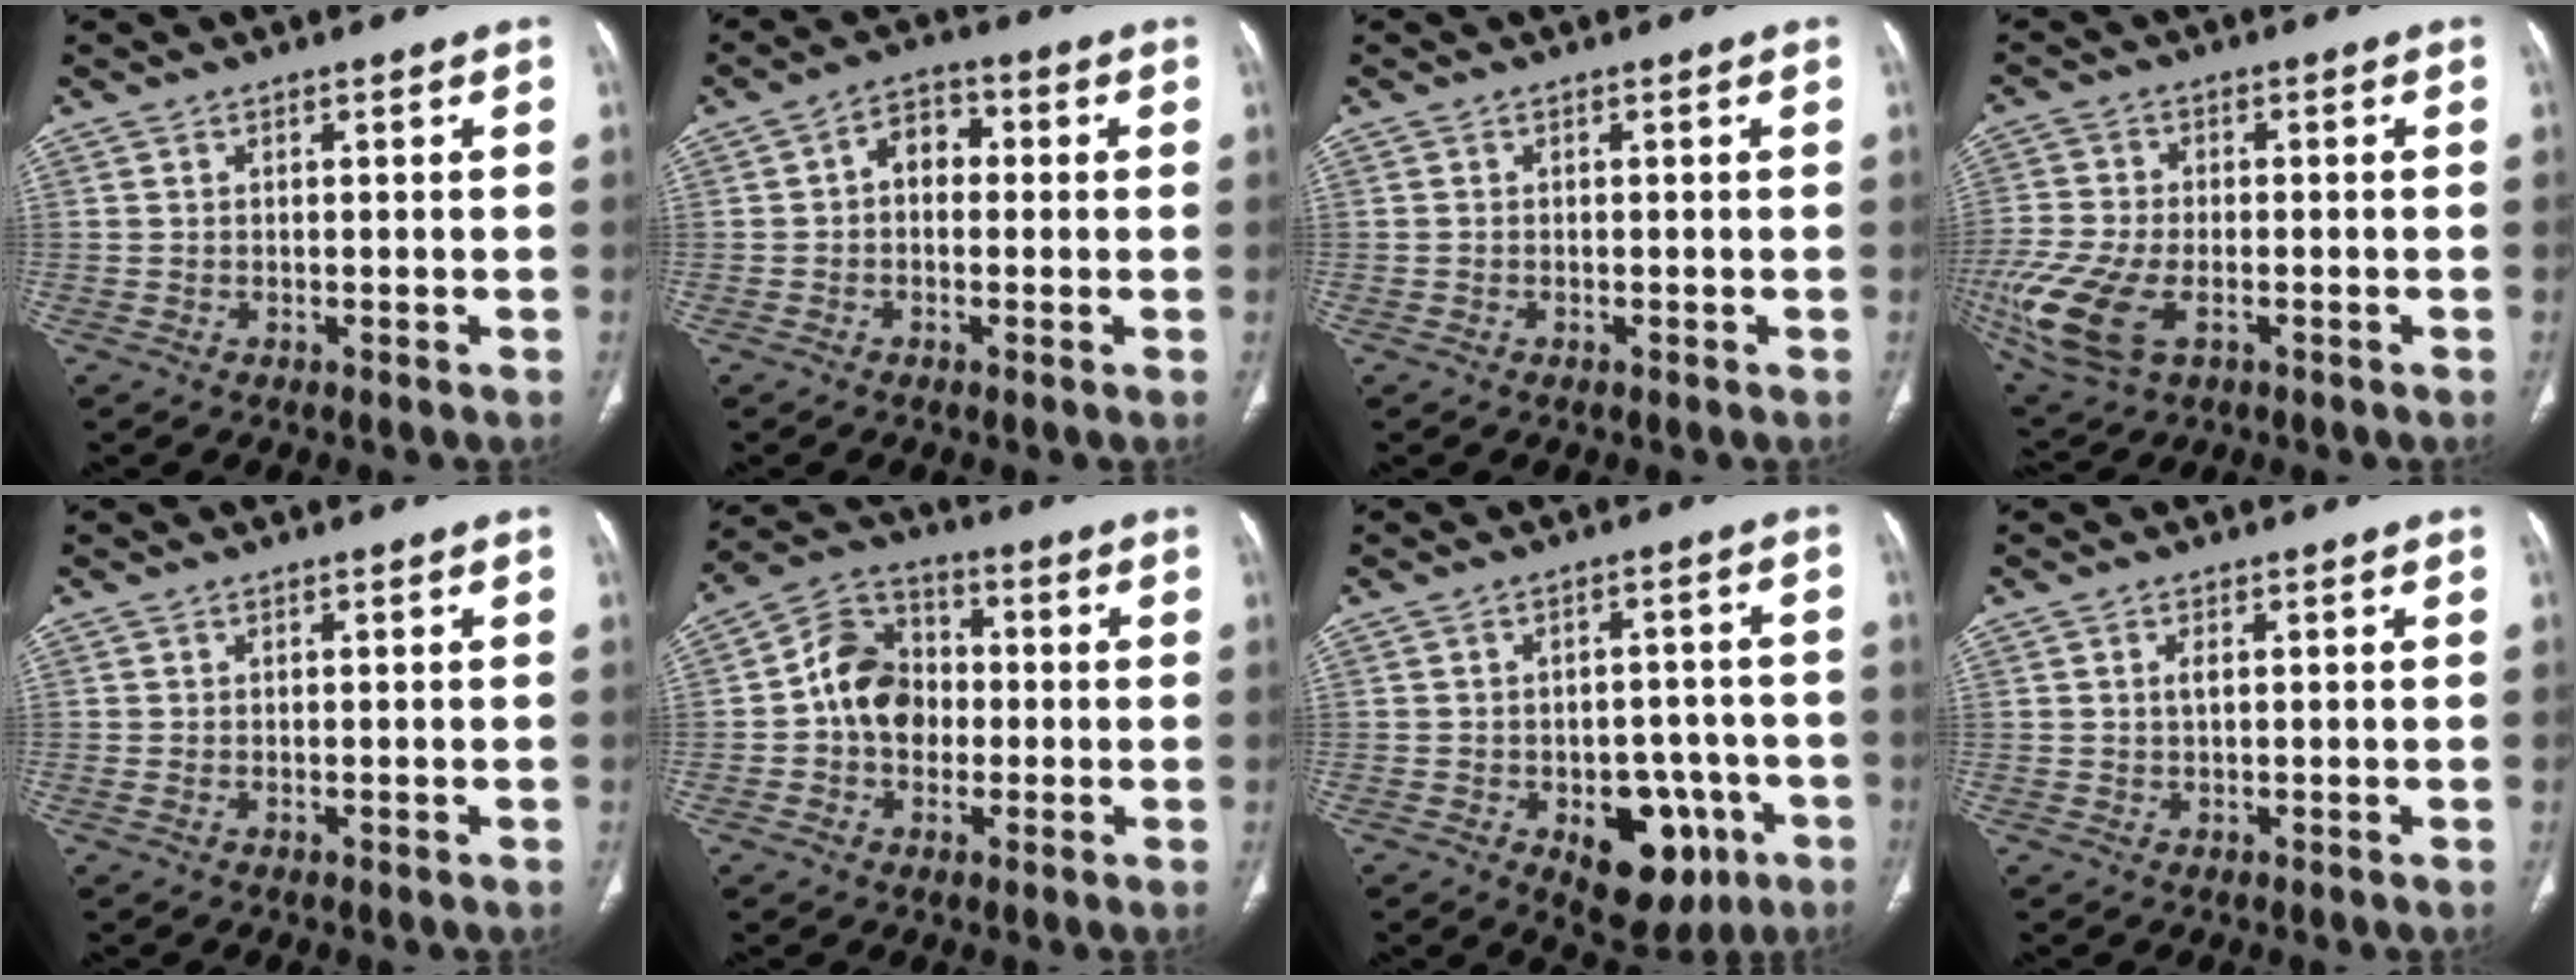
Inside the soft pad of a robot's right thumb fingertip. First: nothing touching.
{"total": 5.4, "force": [0.2, 3.9, 3.7], "torque": [-0.036, 0.020, -0.011]}
{"total": 0.0}
{"total": 15.4, "force": [-5.2, 8.5, 11.7], "torque": [-0.285, -0.009, -0.090]}
{"total": 0.6, "force": [-0.2, 0.4, 0.5], "torque": [-0.016, 0.000, -0.001]}
{"total": 11.0, "force": [-0.7, 8.9, 6.4], "torque": [-0.086, 0.033, -0.024]}
{"total": 13.4, "force": [-5.4, 8.0, 9.3], "torque": [-0.083, 0.030, -0.061]}
{"total": 1.5, "force": [0.3, 0.7, 1.2], "torque": [-0.026, 0.004, 0.006]}